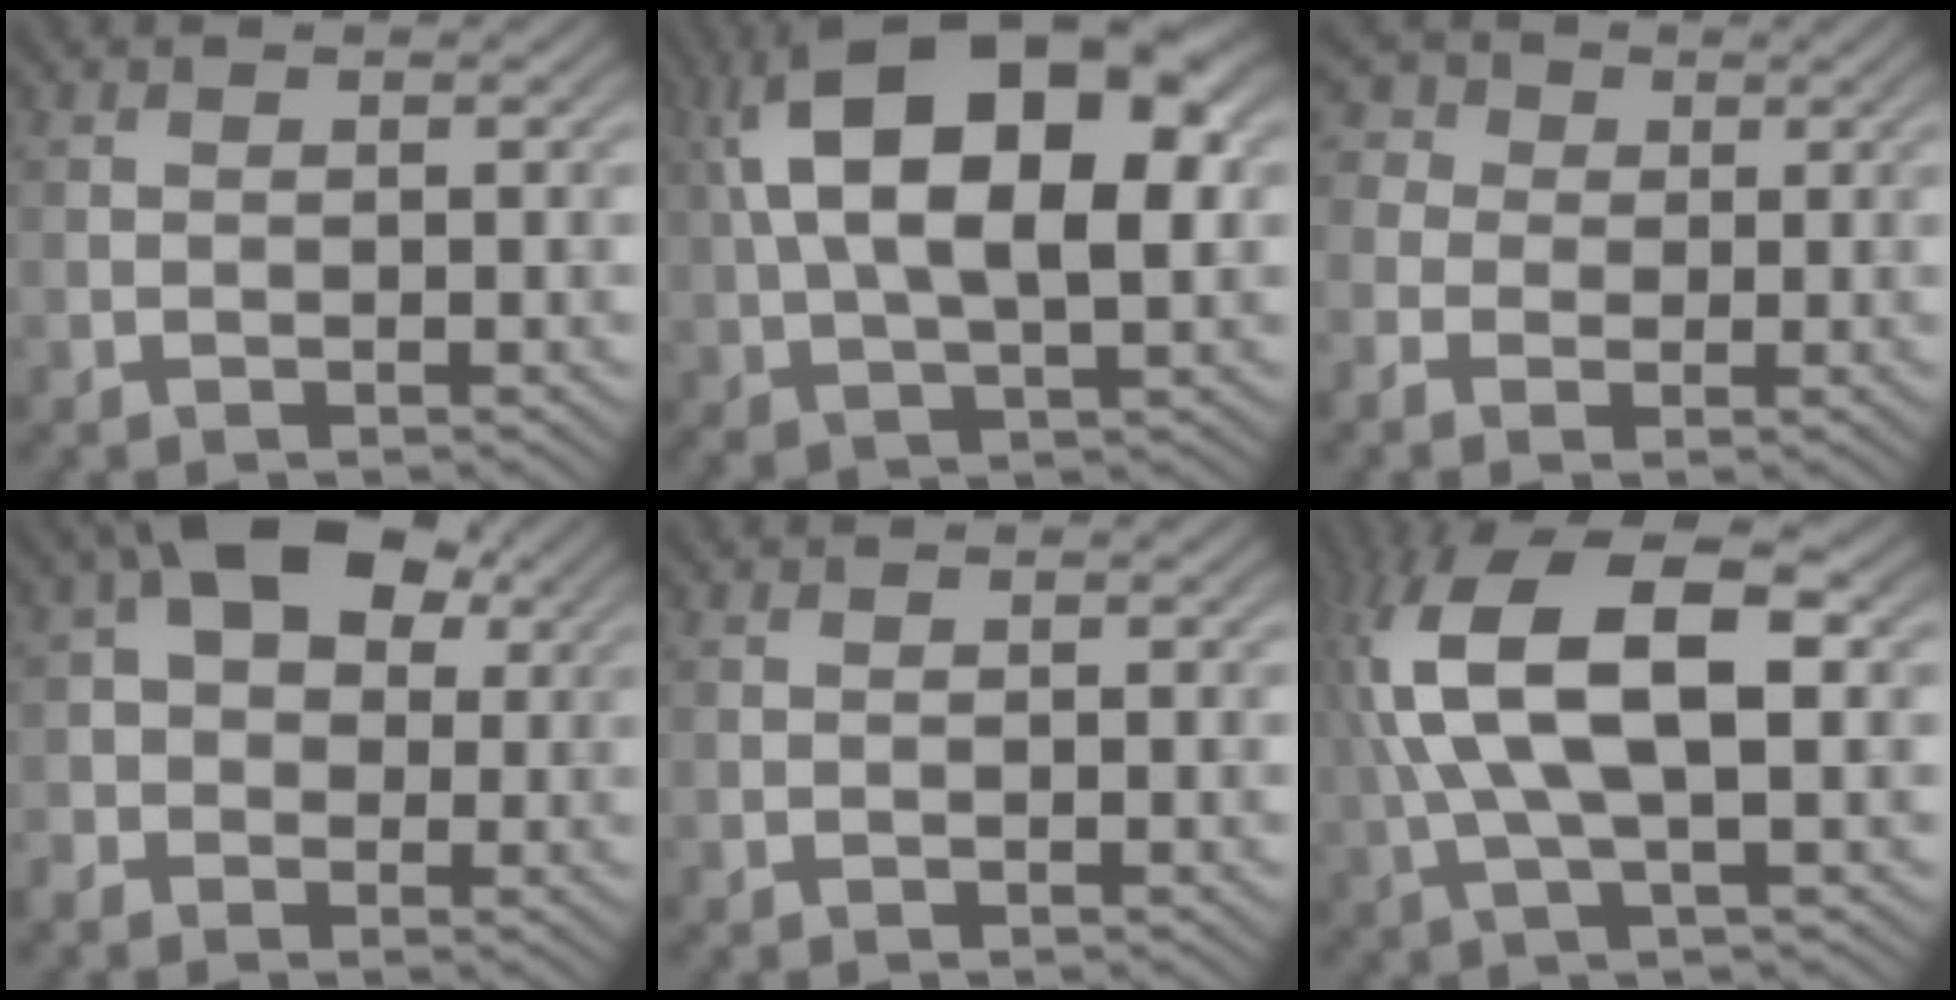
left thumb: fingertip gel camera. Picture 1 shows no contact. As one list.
[{"total": 16.6, "force": [3.6, 7.9, 14.1], "torque": [-0.243, 0.023, 0.051]}, {"total": 4.7, "force": [0.8, 4.1, 2.2], "torque": [-0.082, 0.014, 0.008]}, {"total": 9.2, "force": [1.2, 7.0, 5.9], "torque": [-0.103, 0.021, -0.004]}, {"total": 0.0}, {"total": 13.3, "force": [2.4, 5.2, 12.0], "torque": [-0.265, 0.013, 0.045]}]